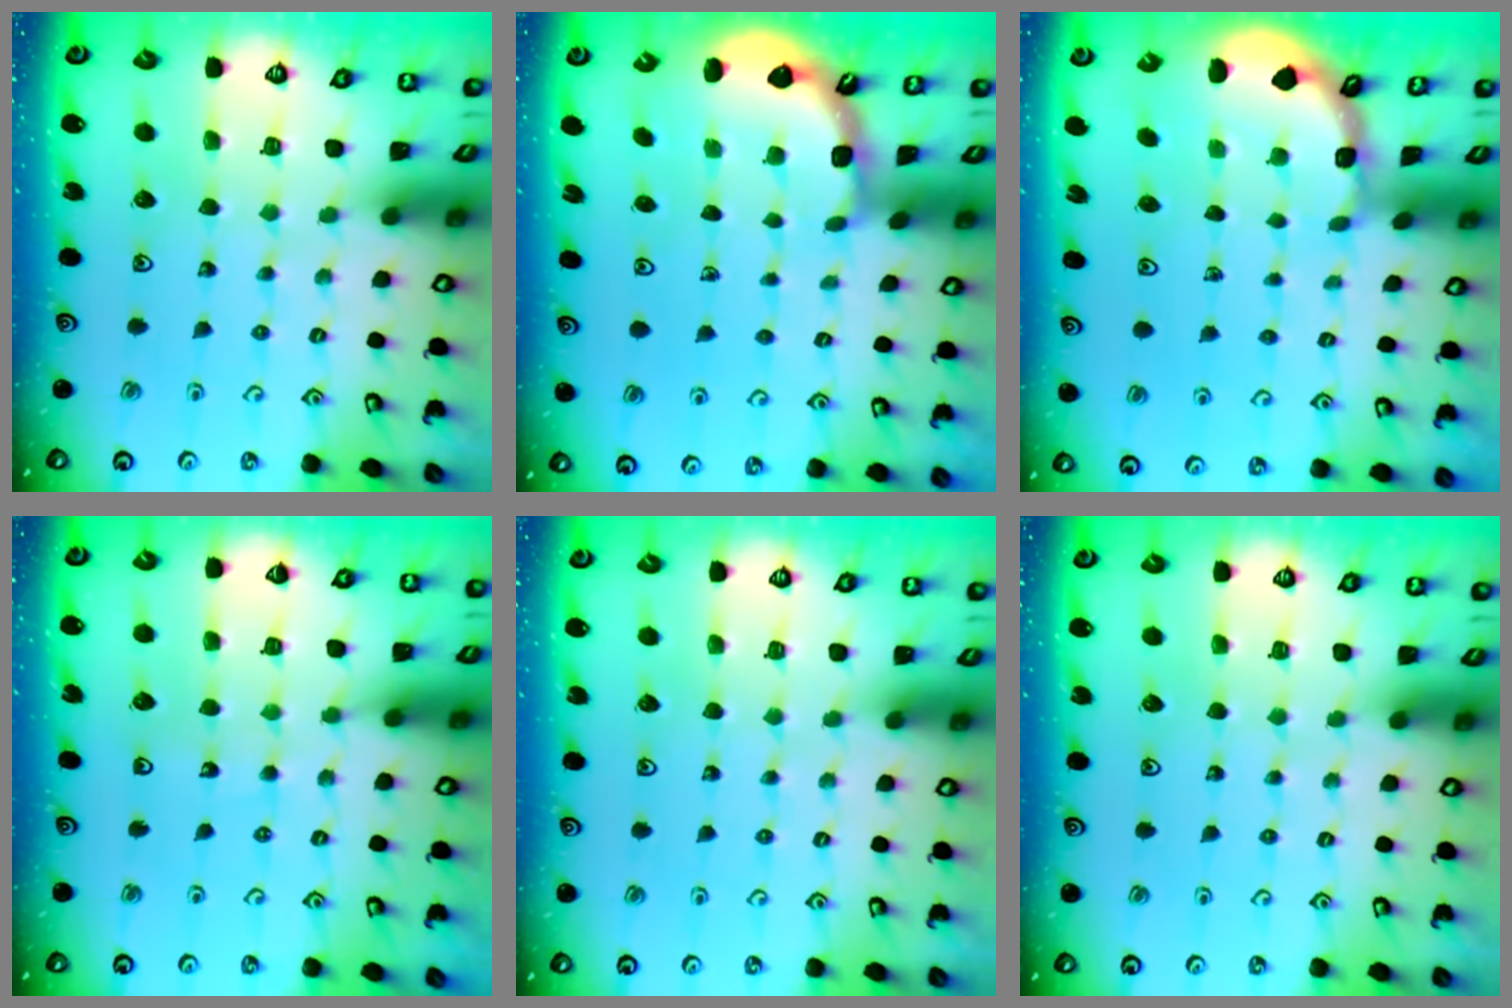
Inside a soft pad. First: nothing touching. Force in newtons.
{"total": 2.0, "press": 2.0, "slide": 0.2}
{"total": 1.5, "press": 1.5, "slide": 0.2}
{"total": 5.4, "press": 5.1, "slide": 1.7}
{"total": 0.0}
{"total": 0.0}